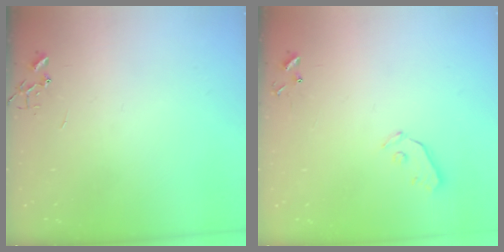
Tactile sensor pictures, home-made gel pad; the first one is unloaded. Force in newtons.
{"total": 3.4, "press": 3.4, "slide": 0.5}